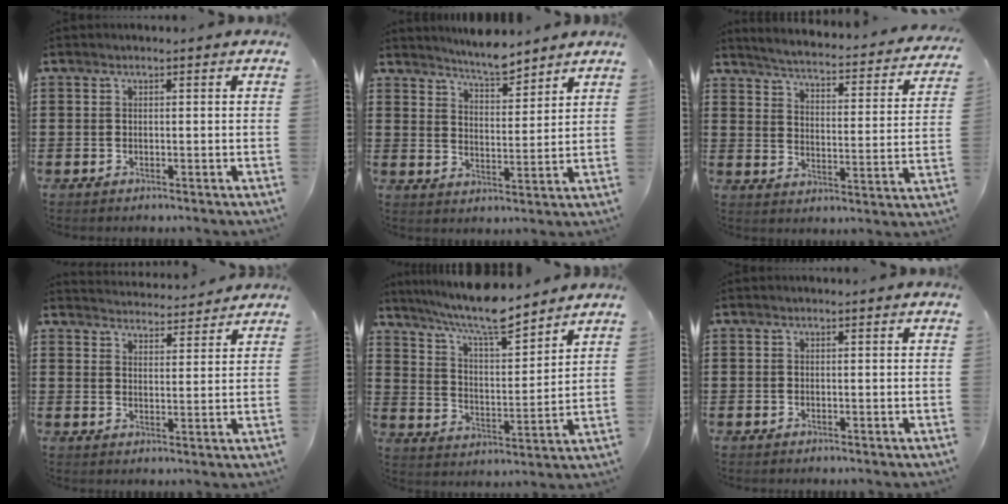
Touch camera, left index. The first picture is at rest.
{"total": 4.9, "force": [4.8, 0.3, 1.0], "torque": [-0.036, -0.022, 0.088]}
{"total": 3.0, "force": [2.9, -0.3, 0.9], "torque": [-0.039, -0.032, 0.038]}
{"total": 3.7, "force": [3.7, 0.1, 0.0], "torque": [-0.014, -0.021, 0.066]}
{"total": 8.9, "force": [7.8, 1.0, 4.1], "torque": [-0.099, -0.041, 0.135]}
{"total": 0.0}